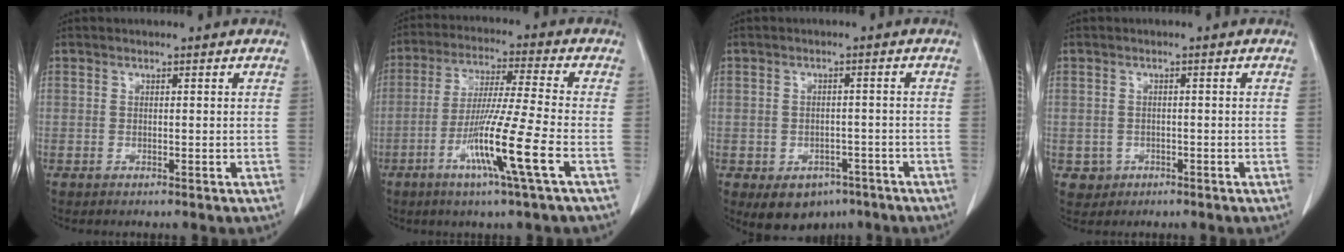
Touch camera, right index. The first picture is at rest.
{"total": 12.1, "force": [-4.8, -1.6, 11.0], "torque": [-0.210, -0.022, -0.093]}
{"total": 6.3, "force": [-3.8, 4.5, 2.4], "torque": [-0.029, 0.007, -0.041]}
{"total": 2.3, "force": [-0.7, 2.2, 0.1], "torque": [0.007, 0.011, -0.004]}